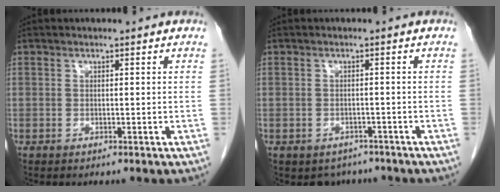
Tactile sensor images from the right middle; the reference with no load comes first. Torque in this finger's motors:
{"motor_torque": [0.04, -0.03, -0.01, 0.00]}